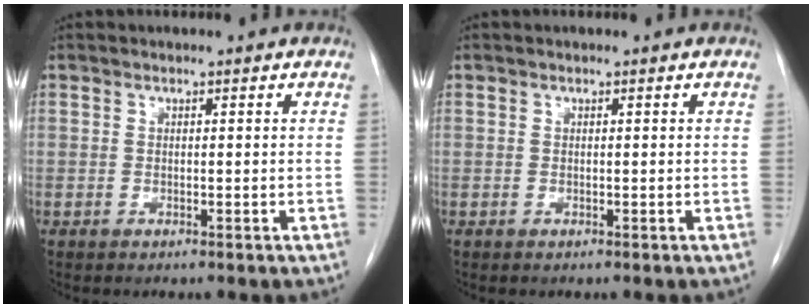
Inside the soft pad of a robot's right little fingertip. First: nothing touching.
{"total": 0.0}